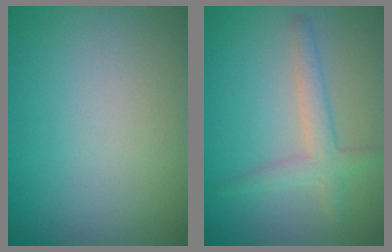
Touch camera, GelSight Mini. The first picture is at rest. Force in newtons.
{"total": 3.5, "press": 3.5, "slide": 0.0}